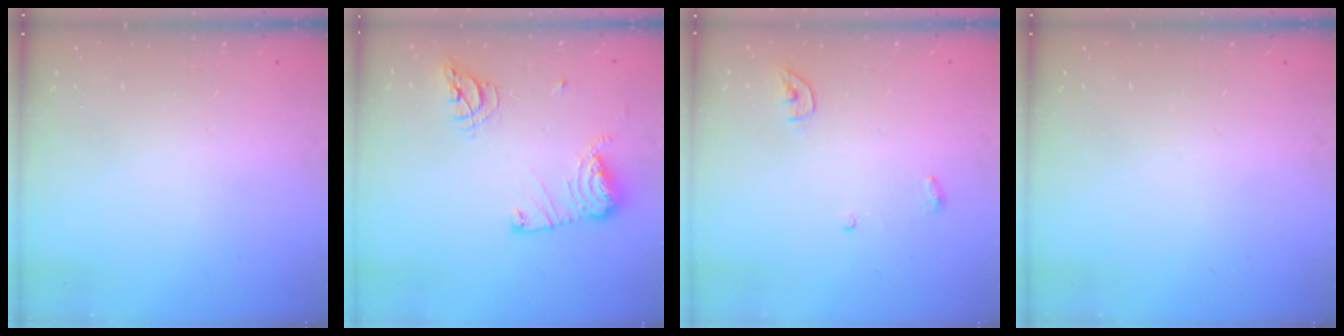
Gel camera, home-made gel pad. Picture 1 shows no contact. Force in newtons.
{"total": 12.5, "press": 12.4, "slide": 1.2}
{"total": 3.5, "press": 3.5, "slide": 0.1}
{"total": 0.0}